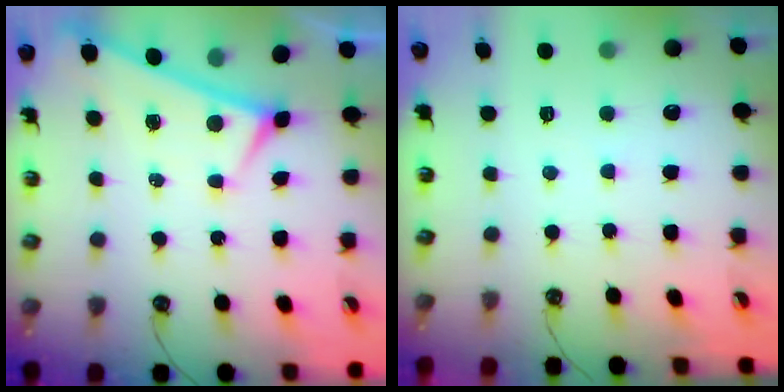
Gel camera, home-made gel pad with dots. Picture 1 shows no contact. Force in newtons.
{"total": 2.9, "press": 2.9, "slide": 0.3}